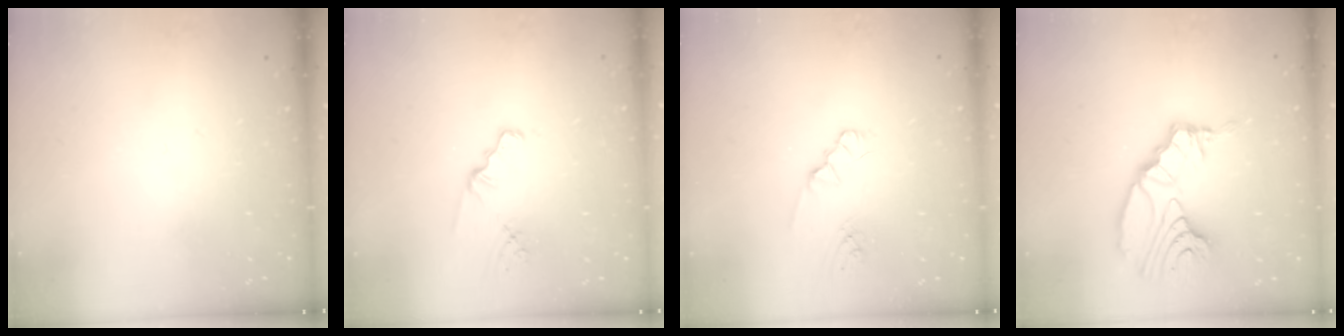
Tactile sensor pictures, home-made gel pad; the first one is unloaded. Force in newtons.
{"total": 1.6, "press": 1.6, "slide": 0.1}
{"total": 1.7, "press": 1.6, "slide": 0.3}
{"total": 13.6, "press": 13.6, "slide": 1.4}